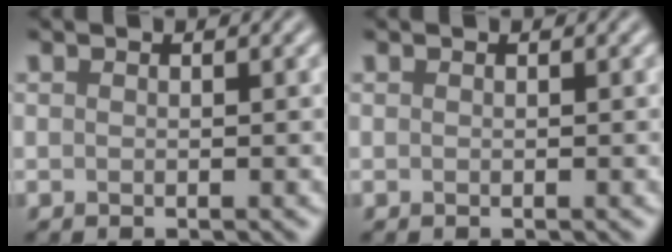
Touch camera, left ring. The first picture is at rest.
{"total": 0.0}